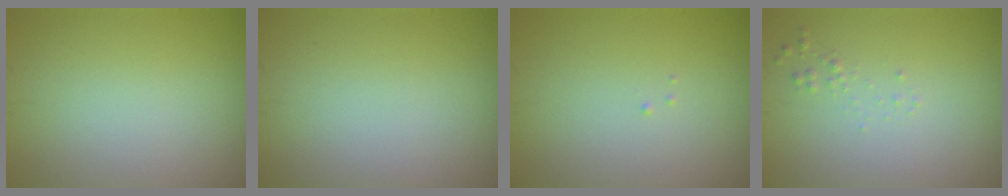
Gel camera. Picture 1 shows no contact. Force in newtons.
{"total": 0.0}
{"total": 0.0}
{"total": 0.6, "press": 0.6, "slide": 0.0}